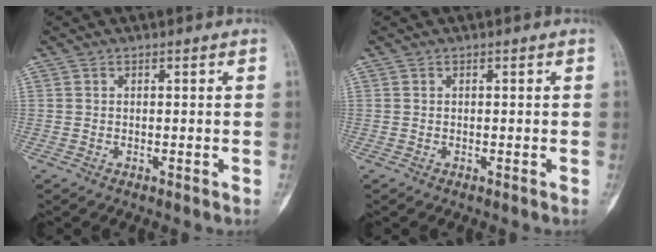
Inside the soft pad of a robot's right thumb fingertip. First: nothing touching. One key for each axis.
{"total": 0.0}